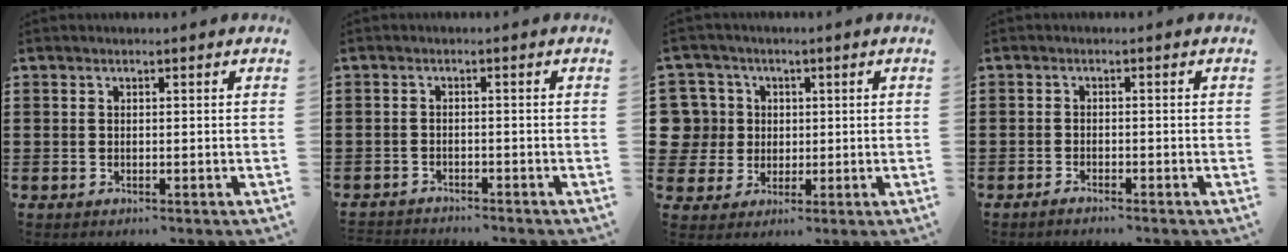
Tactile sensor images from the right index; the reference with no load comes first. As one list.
[{"total": 1.9, "force": [-1.8, 0.1, -0.2], "torque": [-0.002, 0.002, -0.040]}, {"total": 6.5, "force": [0.9, 6.3, 1.0], "torque": [-0.066, 0.013, 0.014]}, {"total": 1.2, "force": [-1.2, 0.0, 0.2], "torque": [-0.005, -0.001, -0.024]}]